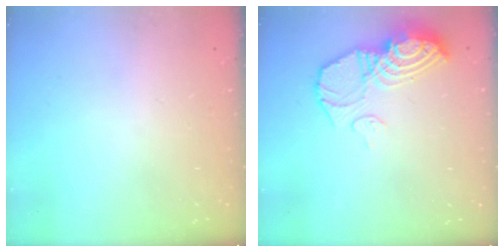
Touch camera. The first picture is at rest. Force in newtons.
{"total": 13.2, "press": 13.1, "slide": 1.2}